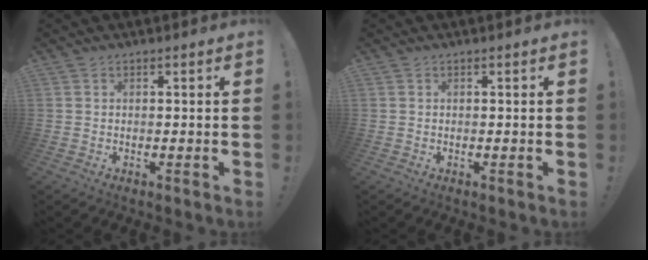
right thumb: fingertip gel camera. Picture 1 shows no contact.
{"total": 0.0}